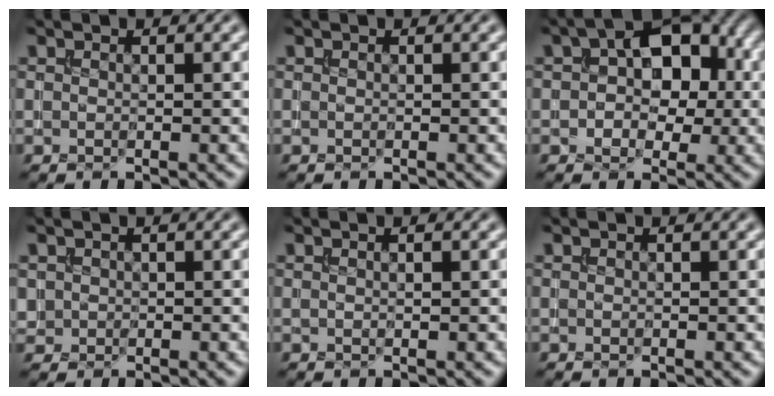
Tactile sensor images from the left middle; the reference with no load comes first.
{"total": 0.0}
{"total": 7.6, "force": [1.1, 4.8, 5.7], "torque": [-0.068, 0.015, 0.010]}
{"total": 0.8, "force": [0.1, 0.8, 0.0], "torque": [0.002, -0.004, 0.011]}
{"total": 0.9, "force": [0.4, 0.3, 0.7], "torque": [-0.003, -0.007, 0.006]}
{"total": 0.0}